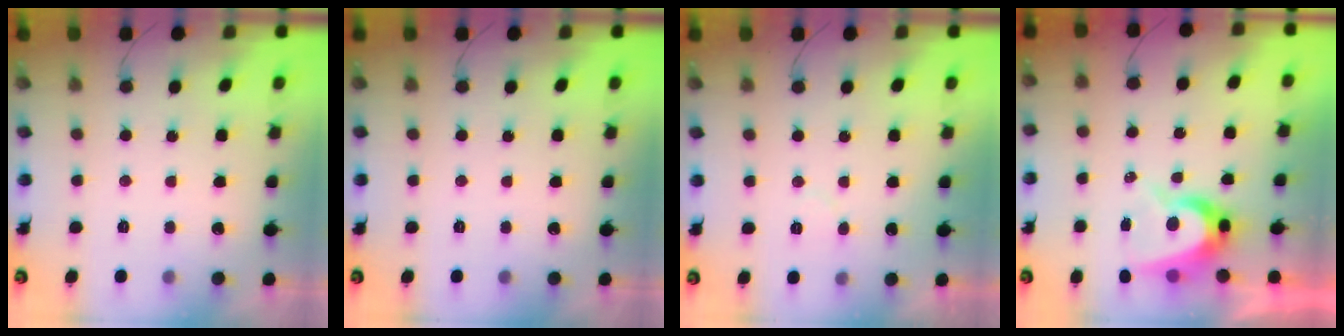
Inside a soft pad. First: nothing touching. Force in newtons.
{"total": 0.0}
{"total": 3.6, "press": 3.6, "slide": 0.4}
{"total": 7.4, "press": 7.4, "slide": 0.4}